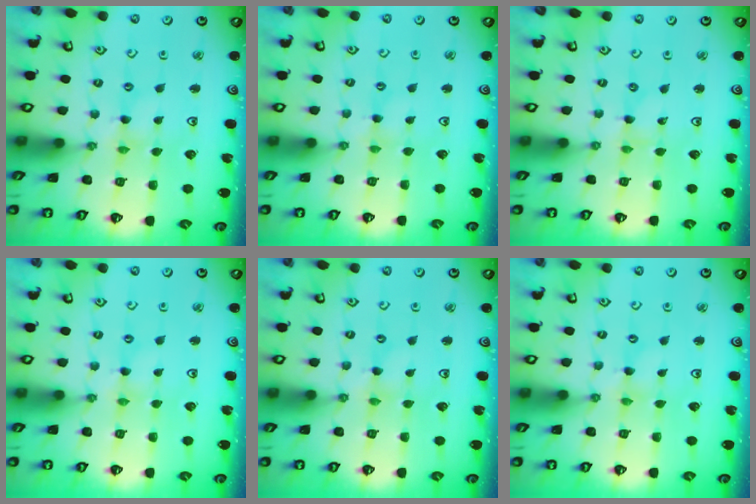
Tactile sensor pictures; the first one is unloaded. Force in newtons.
{"total": 1.2, "press": 1.2, "slide": 0.3}
{"total": 0.0}
{"total": 0.5, "press": 0.5, "slide": 0.1}
{"total": 0.0}
{"total": 0.0}